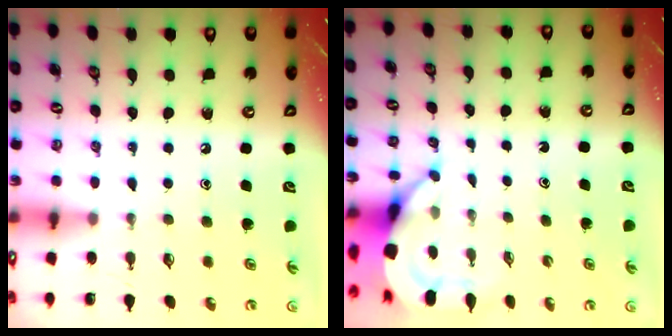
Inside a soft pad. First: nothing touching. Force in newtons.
{"total": 5.3, "press": 5.2, "slide": 0.5}